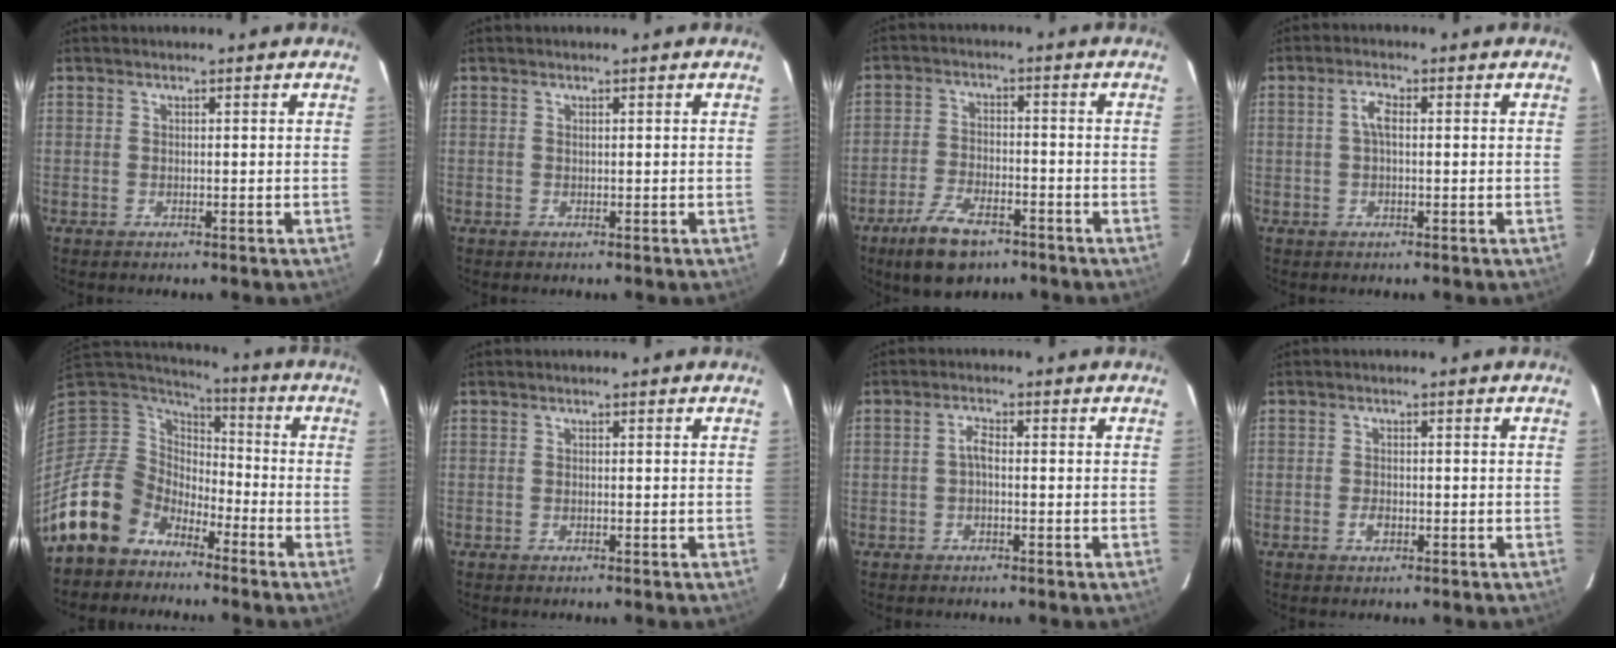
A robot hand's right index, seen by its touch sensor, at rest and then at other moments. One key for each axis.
{"total": 0.0}
{"total": 9.6, "fx": -6.6, "fy": 4.3, "fz": 5.6, "tx": -0.131, "ty": -0.005, "tz": -0.115}
{"total": 2.6, "fx": 0.2, "fy": 1.0, "fz": 2.4, "tx": -0.051, "ty": 0.009, "tz": 0.004}
{"total": 12.8, "fx": -9.0, "fy": 8.7, "fz": 2.2, "tx": -0.070, "ty": 0.023, "tz": -0.162}
{"total": 0.0}
{"total": 1.8, "fx": -0.4, "fy": 0.7, "fz": 1.6, "tx": -0.034, "ty": 0.009, "tz": -0.010}
{"total": 1.8, "fx": -0.8, "fy": 1.2, "fz": 1.2, "tx": -0.024, "ty": 0.000, "tz": -0.014}